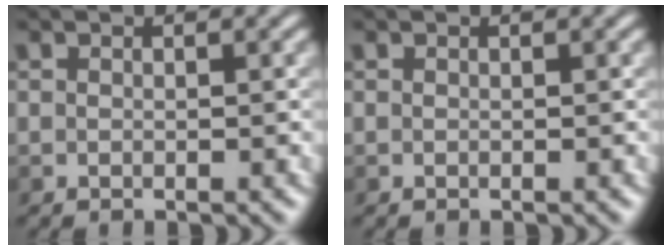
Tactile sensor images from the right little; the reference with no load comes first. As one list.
[{"total": 0.0}]